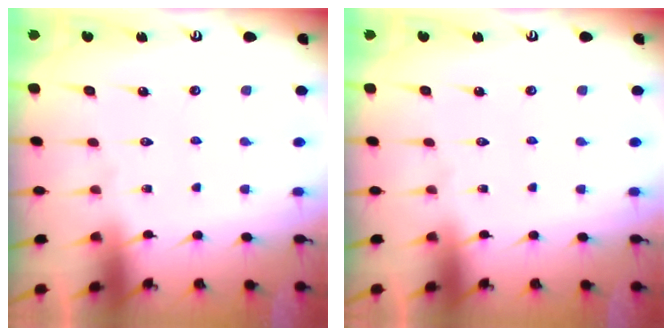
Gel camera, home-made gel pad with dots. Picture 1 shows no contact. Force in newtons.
{"total": 0.0}